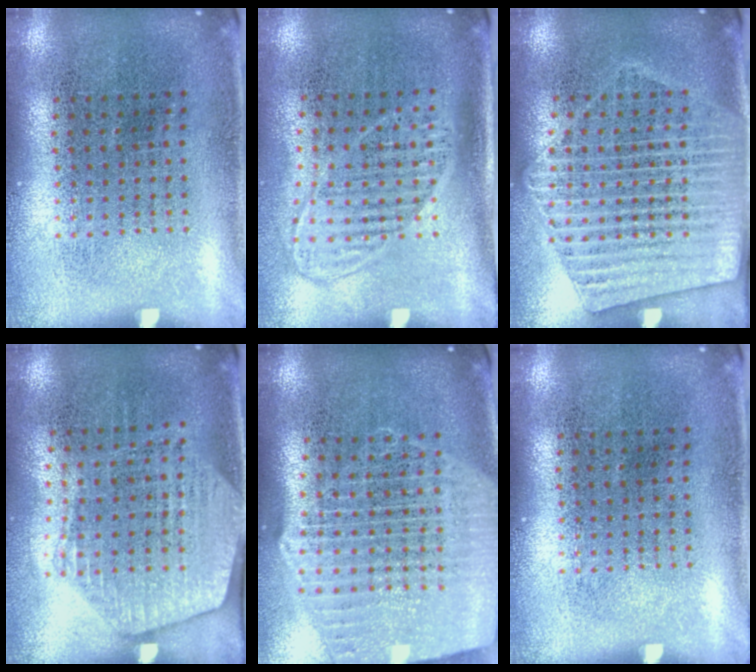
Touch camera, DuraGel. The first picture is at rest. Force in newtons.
{"total": 1.5, "press": 1.3, "slide": 0.7}
{"total": 1.8, "press": 1.6, "slide": 0.7}
{"total": 1.6, "press": 1.4, "slide": 0.8}
{"total": 2.7, "press": 2.3, "slide": 1.4}
{"total": 0.0}